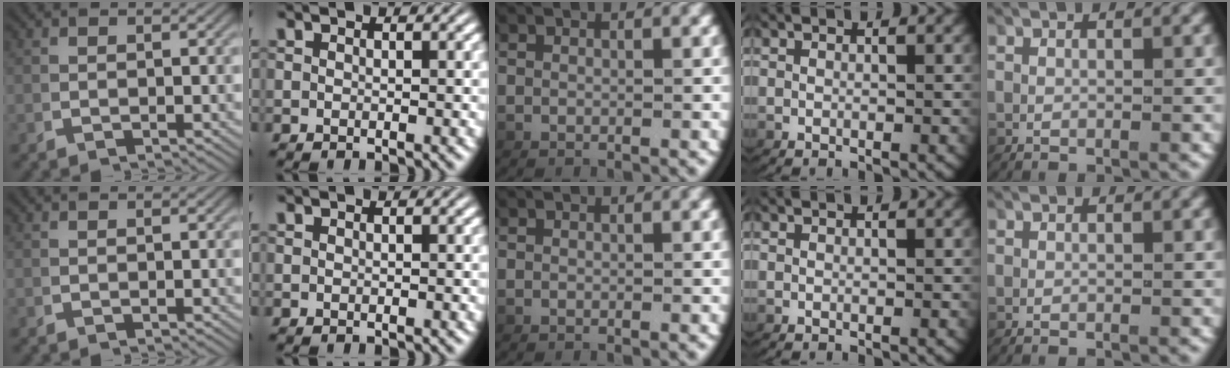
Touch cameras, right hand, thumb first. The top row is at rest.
{}